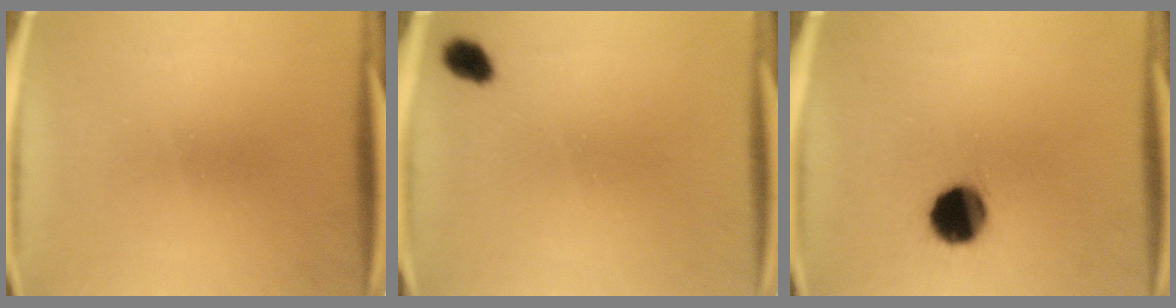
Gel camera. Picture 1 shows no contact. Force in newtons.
{"total": 3.0}
{"total": 11.2}